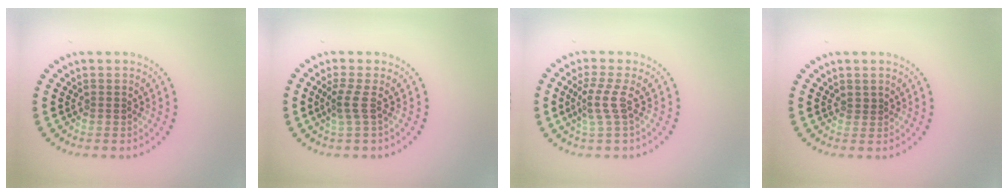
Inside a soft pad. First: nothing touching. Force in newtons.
{"total": 1.9, "press": 1.3, "slide": 1.4}
{"total": 2.3, "press": 1.6, "slide": 1.7}
{"total": 0.5, "press": 0.2, "slide": 0.5}